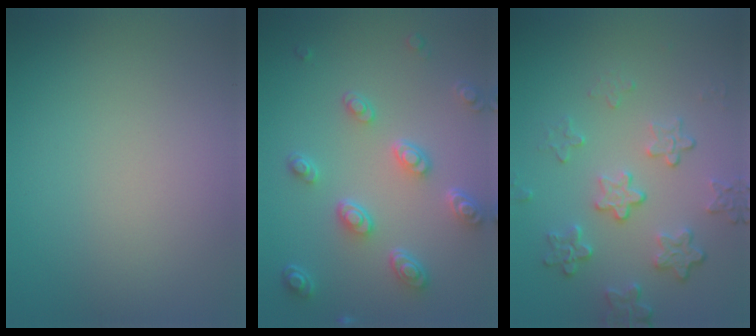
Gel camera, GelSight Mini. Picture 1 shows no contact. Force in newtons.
{"total": 4.7, "press": 3.5, "slide": 3.1}
{"total": 4.4, "press": 3.2, "slide": 3.0}